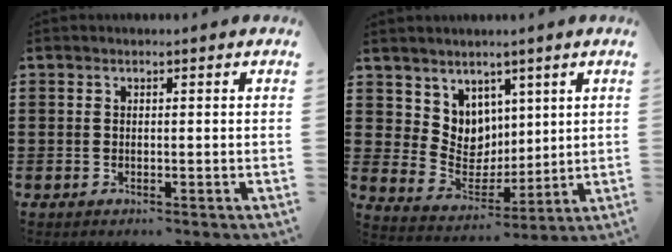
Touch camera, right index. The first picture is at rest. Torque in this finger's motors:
{"motor_torque": [0.29, 0.09, 0.22, 0.06]}